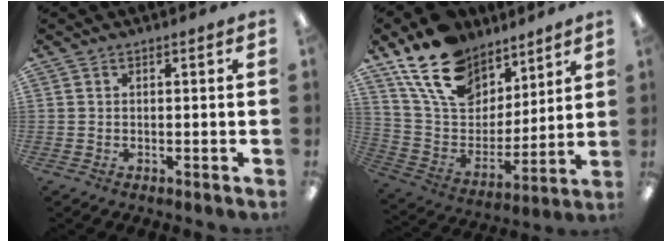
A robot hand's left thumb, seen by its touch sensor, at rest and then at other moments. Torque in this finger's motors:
{"motor_torque": [2.48, 1.75, 1.74, -1.03, 0.39]}